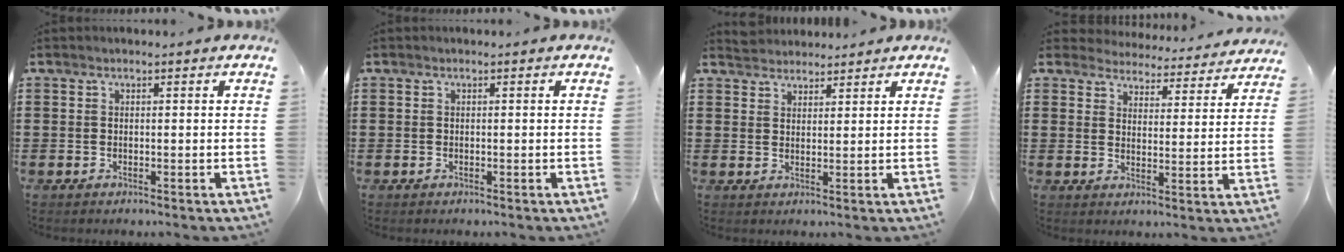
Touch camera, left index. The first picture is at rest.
{"total": 0.0}
{"total": 2.4, "force": [2.3, 0.6, -0.3], "torque": [-0.002, 0.000, 0.046]}
{"total": 4.4, "force": [4.4, 0.2, -0.3], "torque": [-0.013, -0.039, 0.073]}